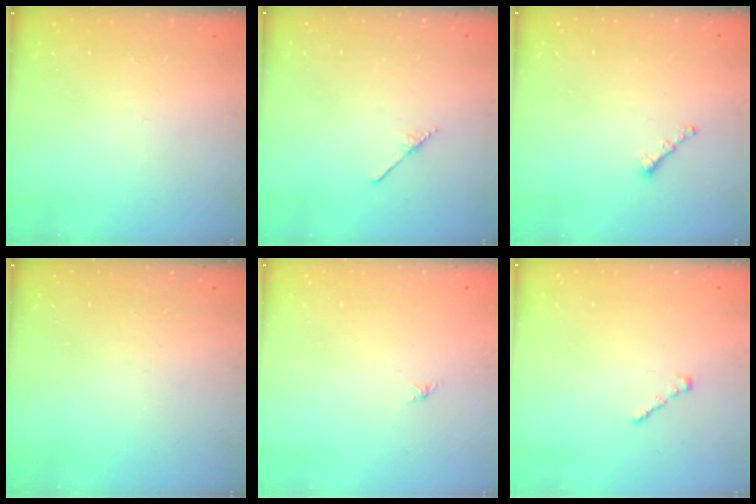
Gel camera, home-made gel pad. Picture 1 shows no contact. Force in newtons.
{"total": 2.5, "press": 2.4, "slide": 0.3}
{"total": 0.8, "press": 0.7, "slide": 0.4}
{"total": 0.0}
{"total": 0.0}
{"total": 1.4, "press": 1.3, "slide": 0.5}